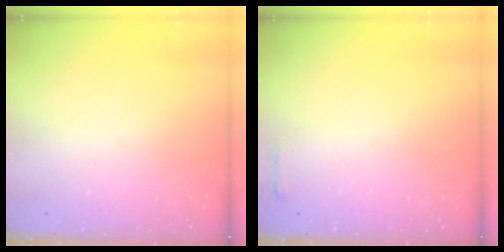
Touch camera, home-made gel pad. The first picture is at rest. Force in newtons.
{"total": 2.1, "press": 2.0, "slide": 0.5}